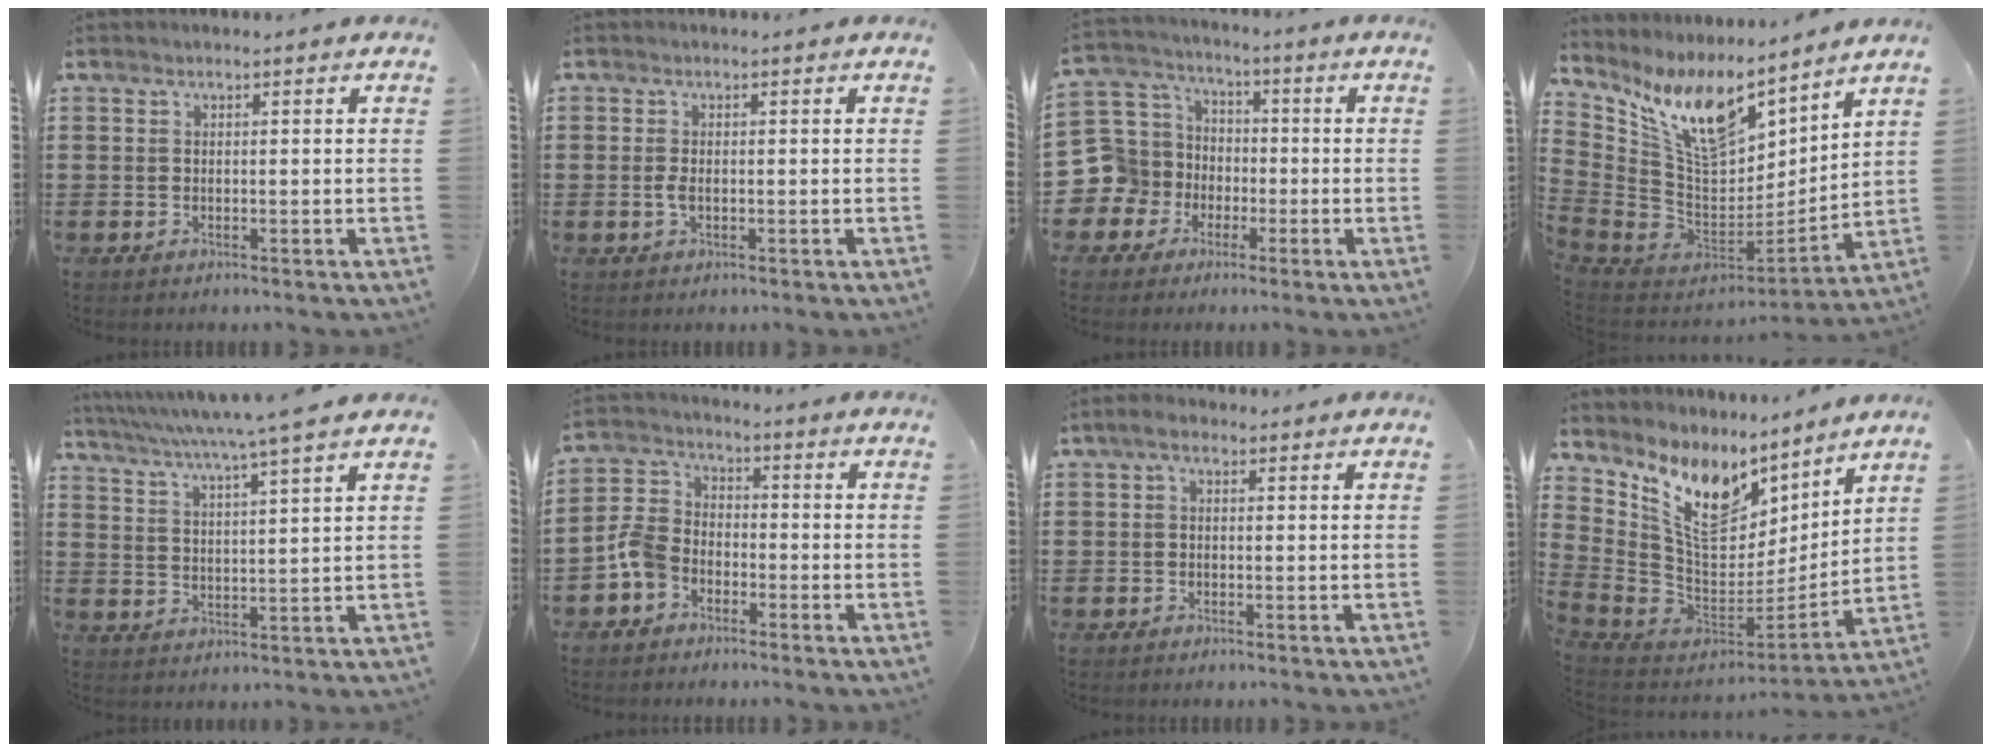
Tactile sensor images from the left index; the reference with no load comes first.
{"total": 1.7, "force": [-0.3, 0.7, 1.5], "torque": [-0.036, -0.003, -0.008]}
{"total": 10.1, "force": [-3.2, 9.4, 1.8], "torque": [-0.107, 0.011, -0.065]}
{"total": 13.8, "force": [8.4, 6.3, 8.9], "torque": [-0.212, -0.053, 0.151]}
{"total": 5.6, "force": [4.8, -1.4, 2.6], "torque": [-0.069, -0.035, 0.076]}
{"total": 5.7, "force": [-3.2, 3.8, 2.6], "torque": [-0.085, 0.007, -0.072]}
{"total": 1.6, "force": [-0.3, 0.9, 1.3], "torque": [-0.027, 0.005, -0.007]}
{"total": 12.3, "force": [7.4, 6.3, 7.6], "torque": [-0.185, -0.056, 0.138]}